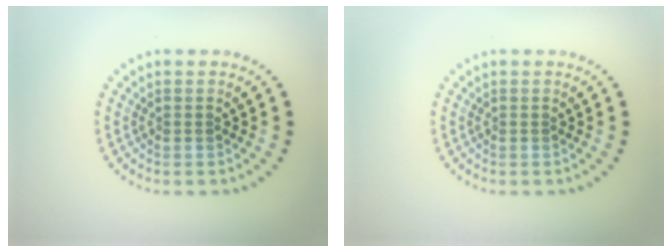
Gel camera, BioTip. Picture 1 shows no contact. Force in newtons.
{"total": 0.0}